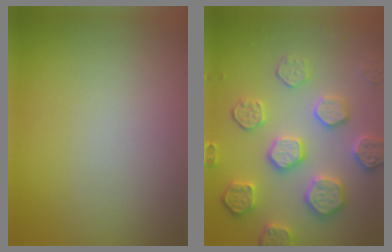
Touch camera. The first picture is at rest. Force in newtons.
{"total": 5.6, "press": 5.1, "slide": 2.2}